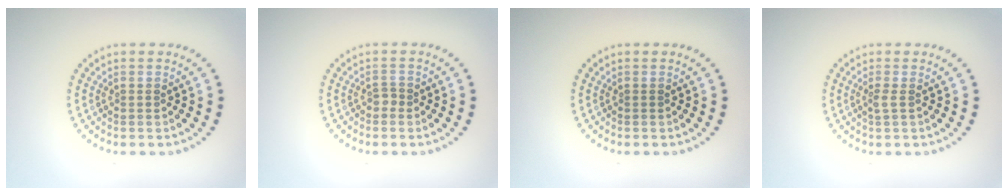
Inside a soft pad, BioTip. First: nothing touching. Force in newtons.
{"total": 0.9, "press": 0.6, "slide": 0.6}
{"total": 0.0}
{"total": 1.0, "press": 0.7, "slide": 0.6}